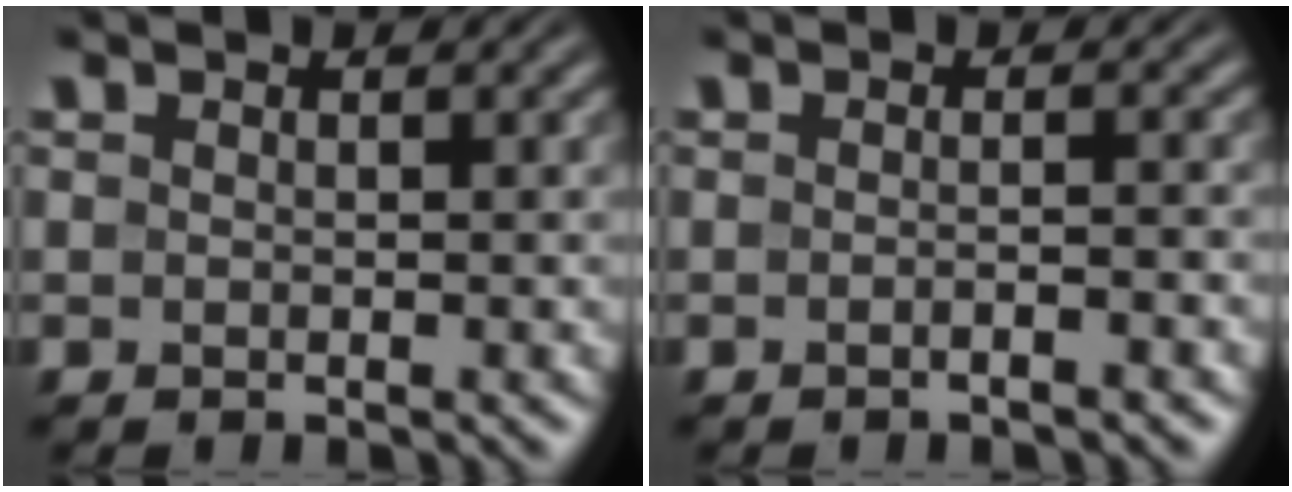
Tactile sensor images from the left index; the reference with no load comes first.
{"total": 1.8, "force": [-0.7, 0.5, 1.5], "torque": [-0.014, 0.001, -0.015]}